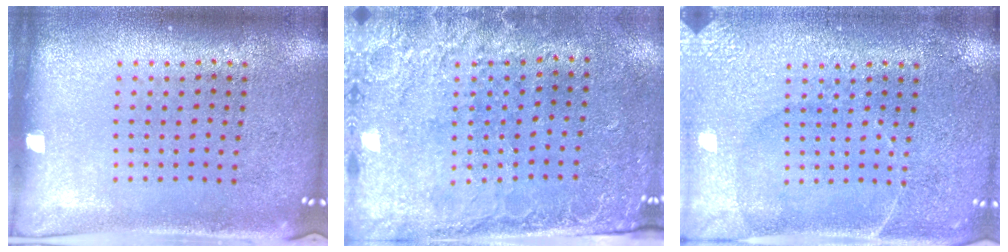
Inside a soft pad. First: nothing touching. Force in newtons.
{"total": 2.7, "press": 2.2, "slide": 1.5}
{"total": 4.3, "press": 4.3, "slide": 0.6}